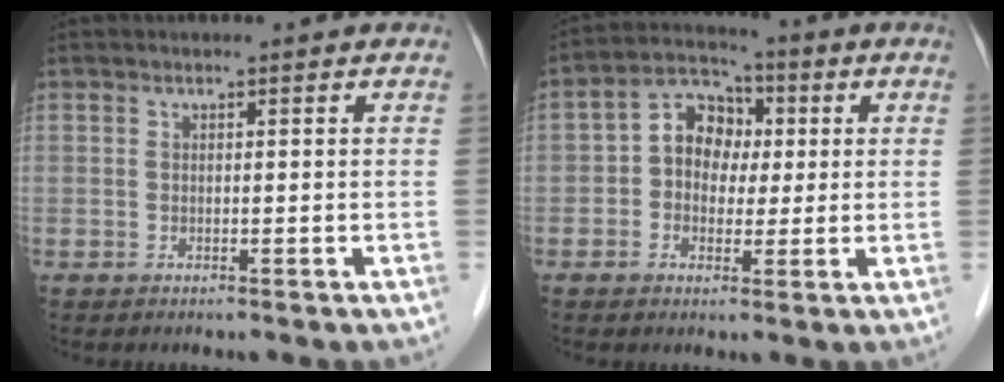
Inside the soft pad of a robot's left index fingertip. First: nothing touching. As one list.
[{"total": 7.2, "force": [0.4, 5.7, 4.5], "torque": [-0.086, 0.032, 0.002]}]